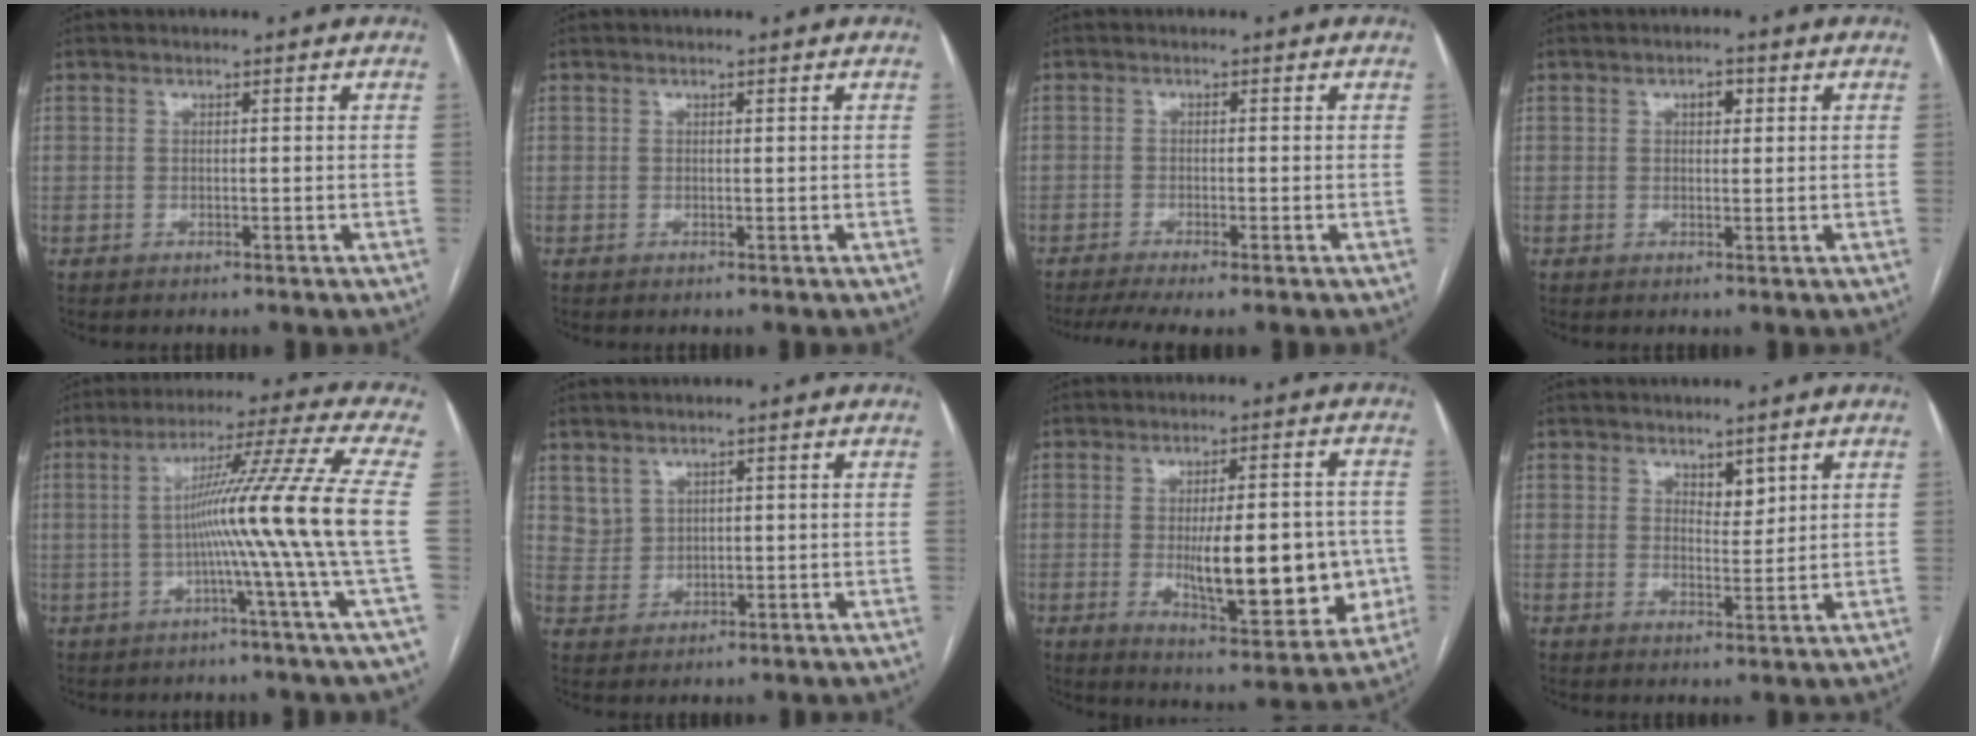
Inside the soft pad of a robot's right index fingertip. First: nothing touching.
{"total": 0.0}
{"total": 5.2, "force": [-3.9, 0.2, 3.5], "torque": [-0.055, -0.008, -0.064]}
{"total": 2.1, "force": [0.8, 1.1, 1.6], "torque": [-0.023, 0.007, 0.012]}
{"total": 14.5, "force": [-1.7, -3.9, 13.9], "torque": [-0.213, -0.001, -0.032]}
{"total": 2.8, "force": [2.0, 2.0, 0.4], "torque": [-0.005, 0.002, 0.044]}
{"total": 16.0, "force": [-2.3, 5.0, 15.0], "torque": [-0.209, 0.001, -0.019]}
{"total": 2.7, "force": [1.8, 1.3, 1.5], "torque": [-0.022, -0.004, 0.036]}